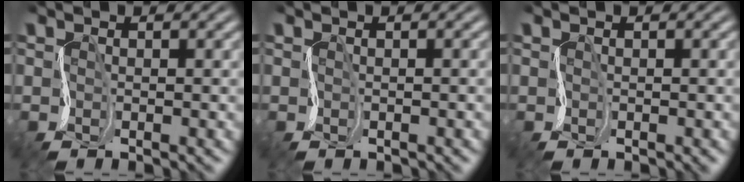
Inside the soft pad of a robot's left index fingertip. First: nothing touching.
{"total": 0.5, "force": [0.1, 0.4, 0.4], "torque": [0.007, 0.004, -0.006]}
{"total": 0.6, "force": [-0.4, 0.2, 0.5], "torque": [-0.002, 0.004, -0.002]}